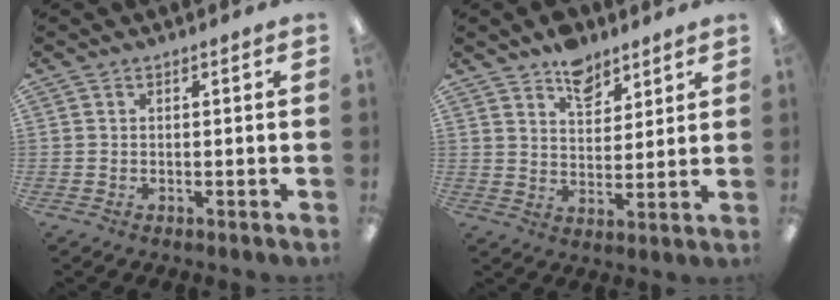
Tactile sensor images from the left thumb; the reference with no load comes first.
{"total": 8.0, "force": [6.1, 4.4, 2.6], "torque": [-0.026, -0.035, 0.109]}